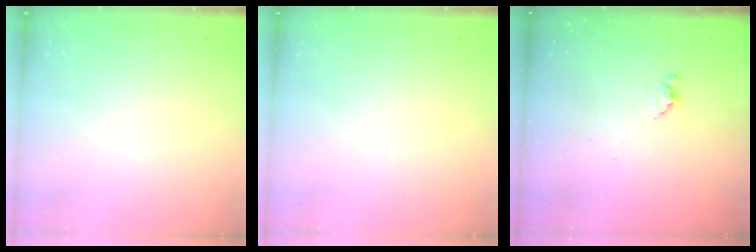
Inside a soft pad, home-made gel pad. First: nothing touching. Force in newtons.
{"total": 0.0}
{"total": 6.2, "press": 6.1, "slide": 0.8}